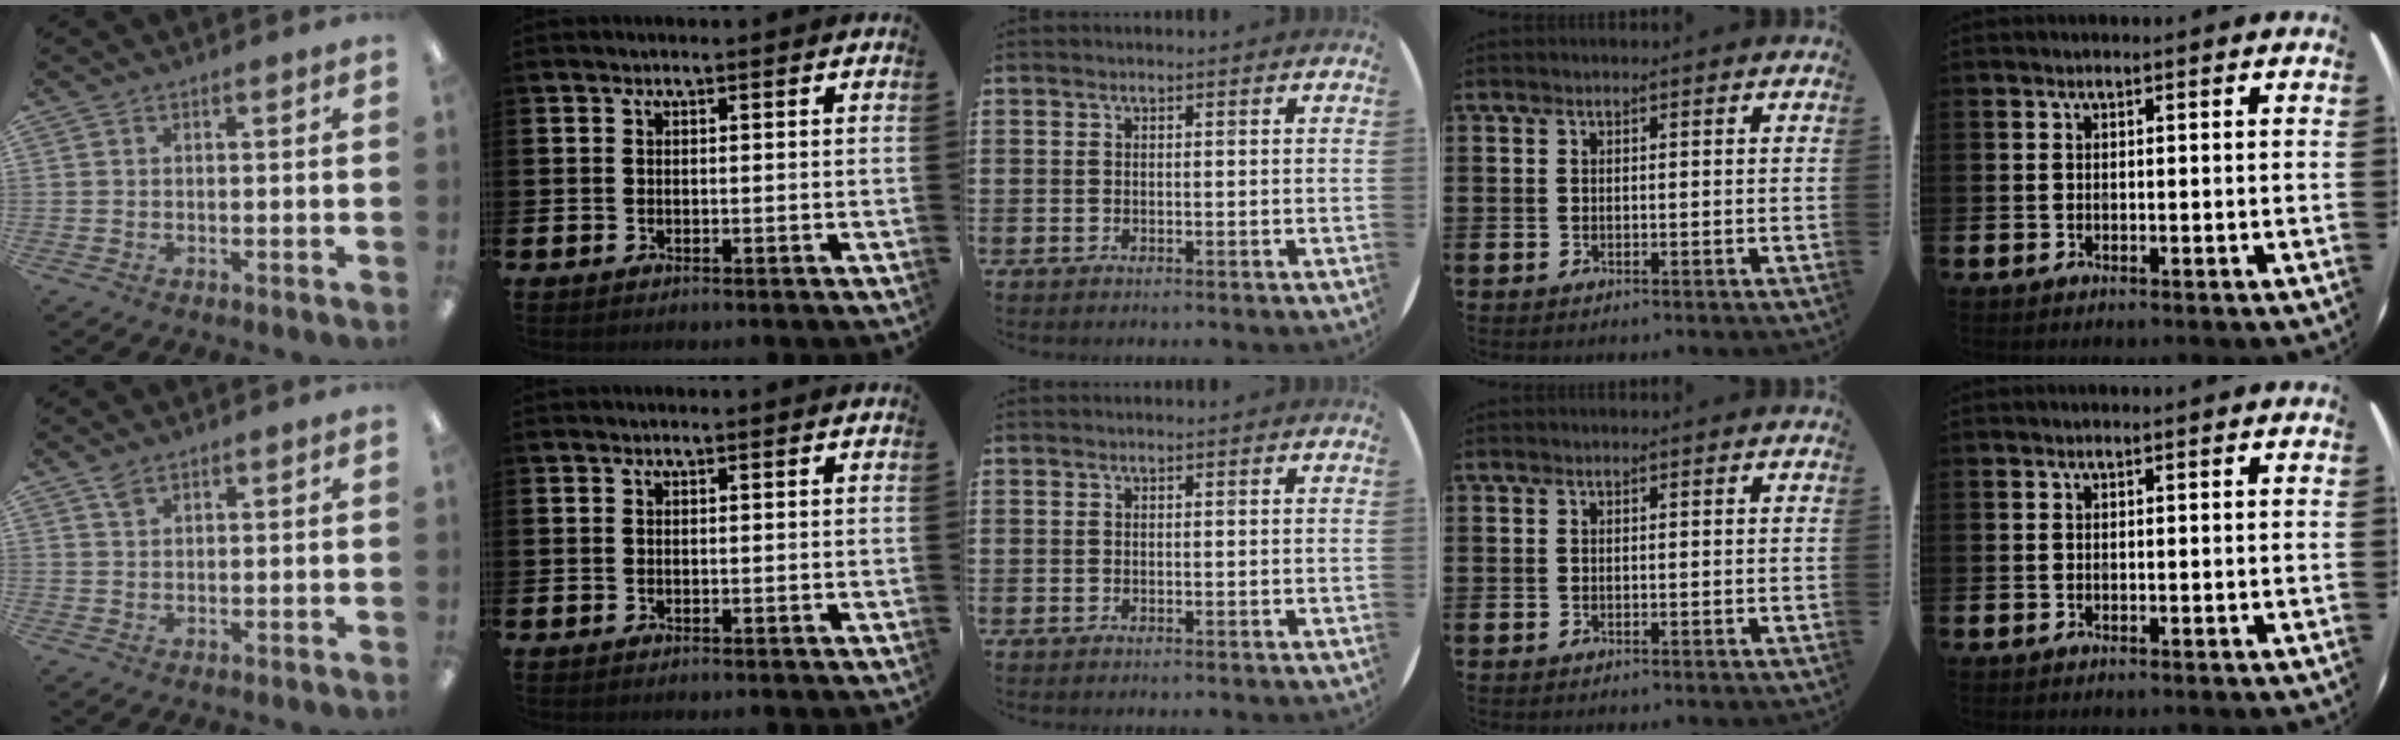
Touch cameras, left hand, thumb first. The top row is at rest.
{"thumb": {"total": 2.0, "force": [1.5, 1.1, 0.7], "torque": [-0.016, -0.002, 0.029]}}